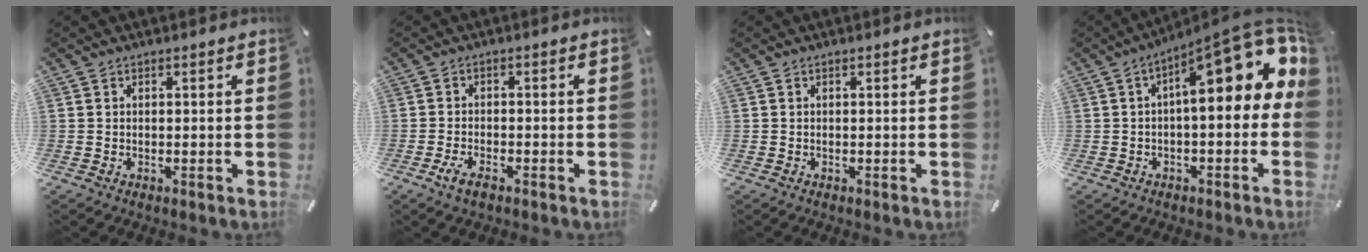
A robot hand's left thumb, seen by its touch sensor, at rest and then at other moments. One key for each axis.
{"total": 3.5, "fx": -2.3, "fy": 1.5, "fz": 2.2, "tx": -0.049, "ty": 0.007, "tz": -0.045}
{"total": 0.0}
{"total": 18.0, "fx": 6.3, "fy": 6.1, "fz": 15.7, "tx": -0.222, "ty": -0.050, "tz": 0.099}